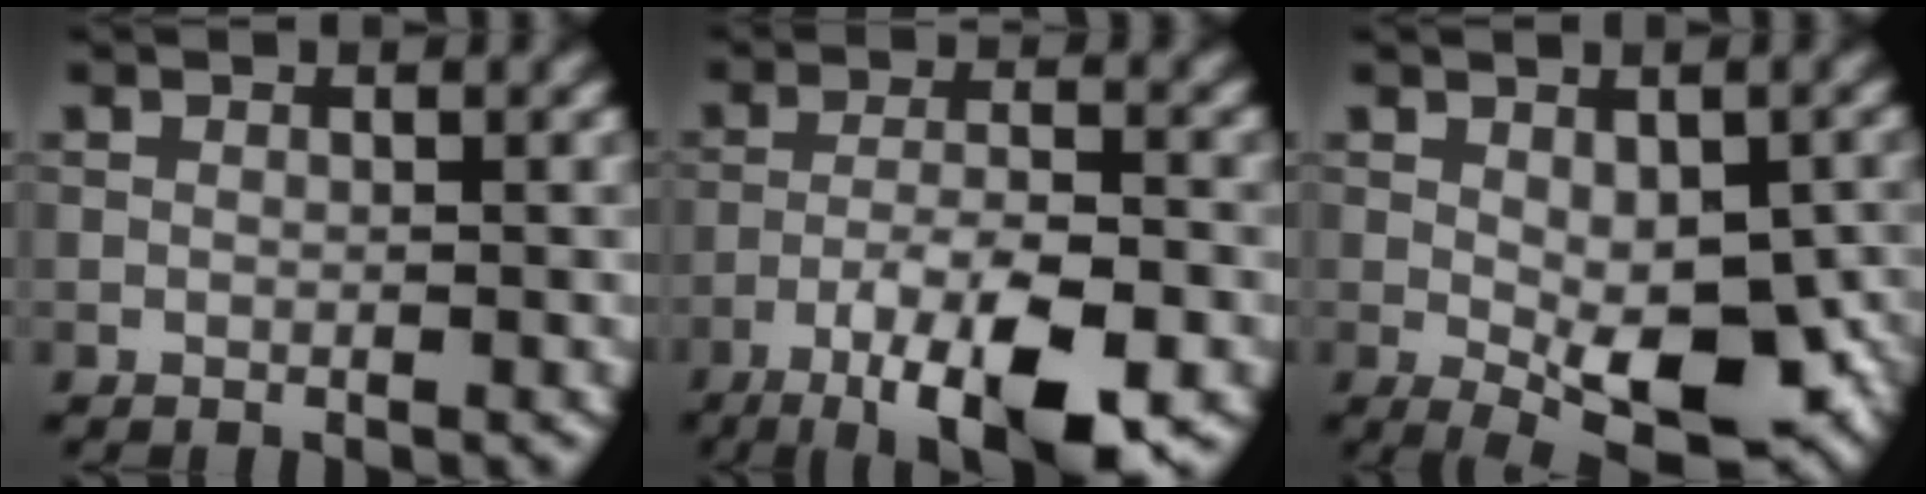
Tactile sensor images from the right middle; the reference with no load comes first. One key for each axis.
{"total": 10.5, "fx": -6.2, "fy": 2.8, "fz": 8.0, "tx": -0.140, "ty": -0.004, "tz": -0.107}
{"total": 8.7, "fx": -2.3, "fy": 3.9, "fz": 7.4, "tx": -0.122, "ty": -0.021, "tz": -0.021}